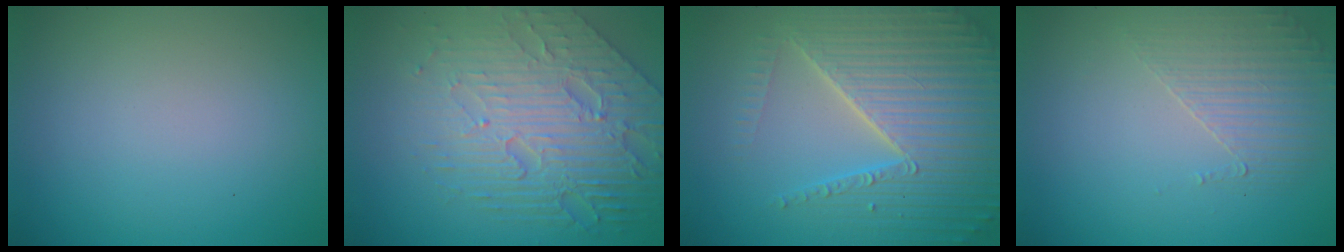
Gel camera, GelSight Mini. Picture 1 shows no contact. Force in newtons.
{"total": 8.4, "press": 5.7, "slide": 6.2}
{"total": 7.1, "press": 6.9, "slide": 1.7}
{"total": 1.8, "press": 1.2, "slide": 1.3}